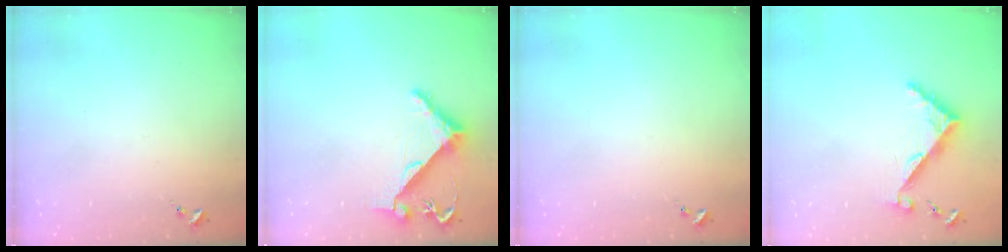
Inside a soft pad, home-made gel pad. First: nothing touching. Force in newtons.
{"total": 6.3, "press": 6.3, "slide": 0.6}
{"total": 0.0}
{"total": 6.7, "press": 6.6, "slide": 0.6}